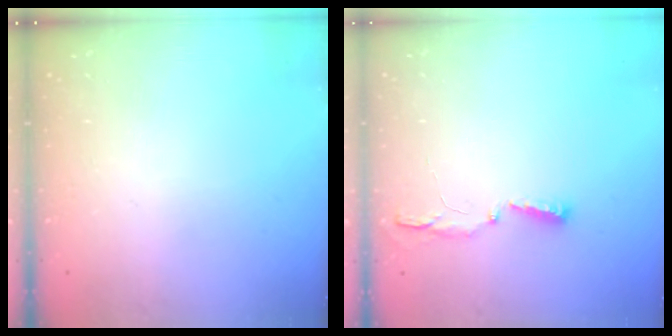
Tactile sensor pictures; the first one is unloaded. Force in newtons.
{"total": 3.5, "press": 3.4, "slide": 0.8}